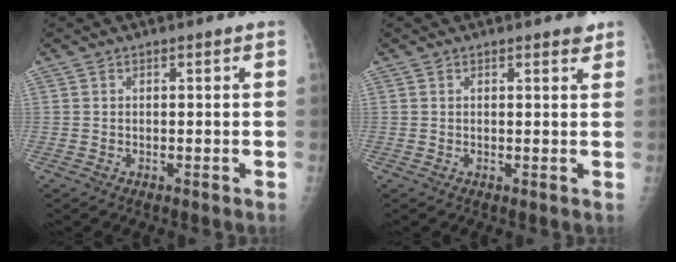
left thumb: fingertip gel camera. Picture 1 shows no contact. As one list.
[{"total": 1.5, "force": [1.2, 0.4, 0.9], "torque": [-0.008, -0.006, 0.013]}]